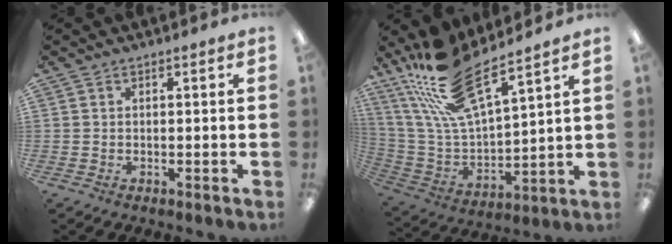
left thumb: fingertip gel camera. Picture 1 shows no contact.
{"total": 19.2, "force": [15.1, 5.0, 10.8], "torque": [-0.242, -0.090, 0.268]}